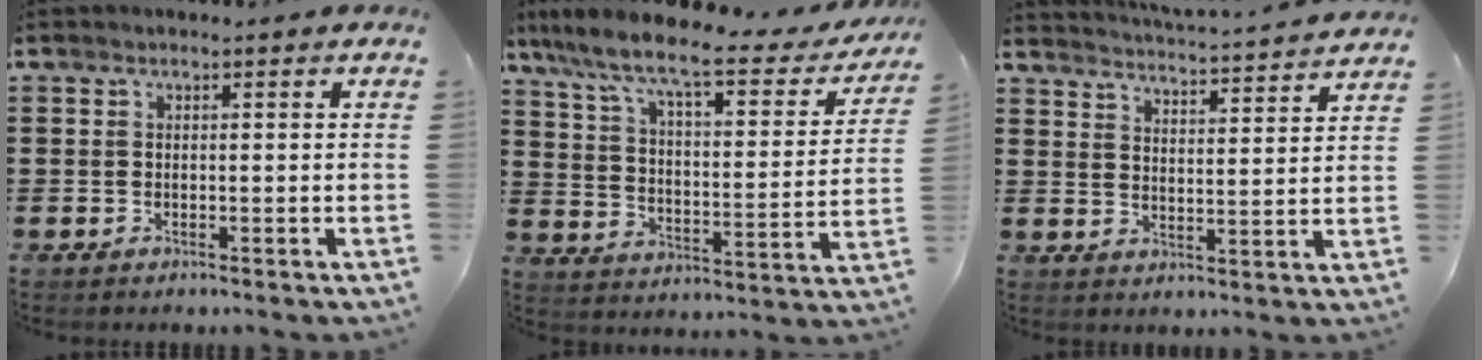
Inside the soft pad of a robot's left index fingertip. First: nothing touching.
{"total": 9.2, "force": [7.2, 1.1, 5.6], "torque": [-0.135, -0.046, 0.117]}
{"total": 4.1, "force": [4.0, -0.8, 0.3], "torque": [-0.028, -0.035, 0.064]}